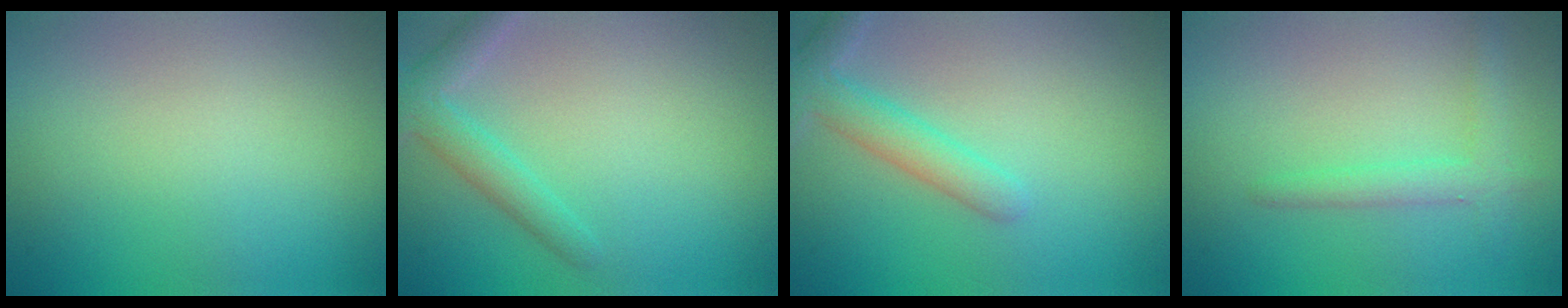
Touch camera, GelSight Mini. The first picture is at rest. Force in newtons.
{"total": 2.8, "press": 2.8, "slide": 0.0}
{"total": 3.2, "press": 3.2, "slide": 0.2}
{"total": 2.1, "press": 2.1, "slide": 0.1}